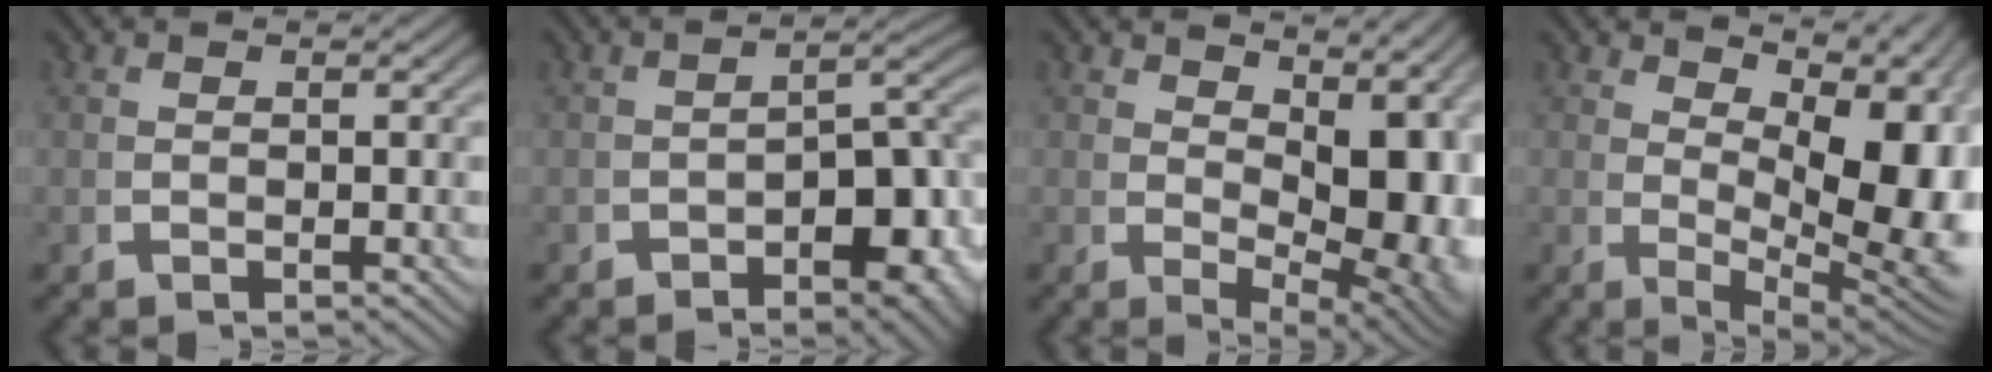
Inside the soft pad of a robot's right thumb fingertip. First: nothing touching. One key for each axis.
{"total": 6.2, "fx": -2.4, "fy": 2.8, "fz": 5.0, "tx": -0.057, "ty": -0.014, "tz": -0.025}
{"total": 8.9, "fx": 1.6, "fy": 4.5, "fz": 7.5, "tx": -0.112, "ty": -0.029, "tz": 0.048}
{"total": 11.8, "fx": 1.0, "fy": 6.0, "fz": 10.2, "tx": -0.150, "ty": -0.039, "tz": 0.045}